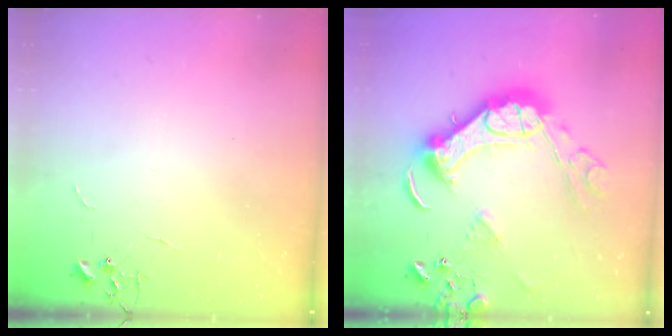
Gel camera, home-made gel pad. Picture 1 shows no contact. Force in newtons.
{"total": 20.6, "press": 20.4, "slide": 2.4}